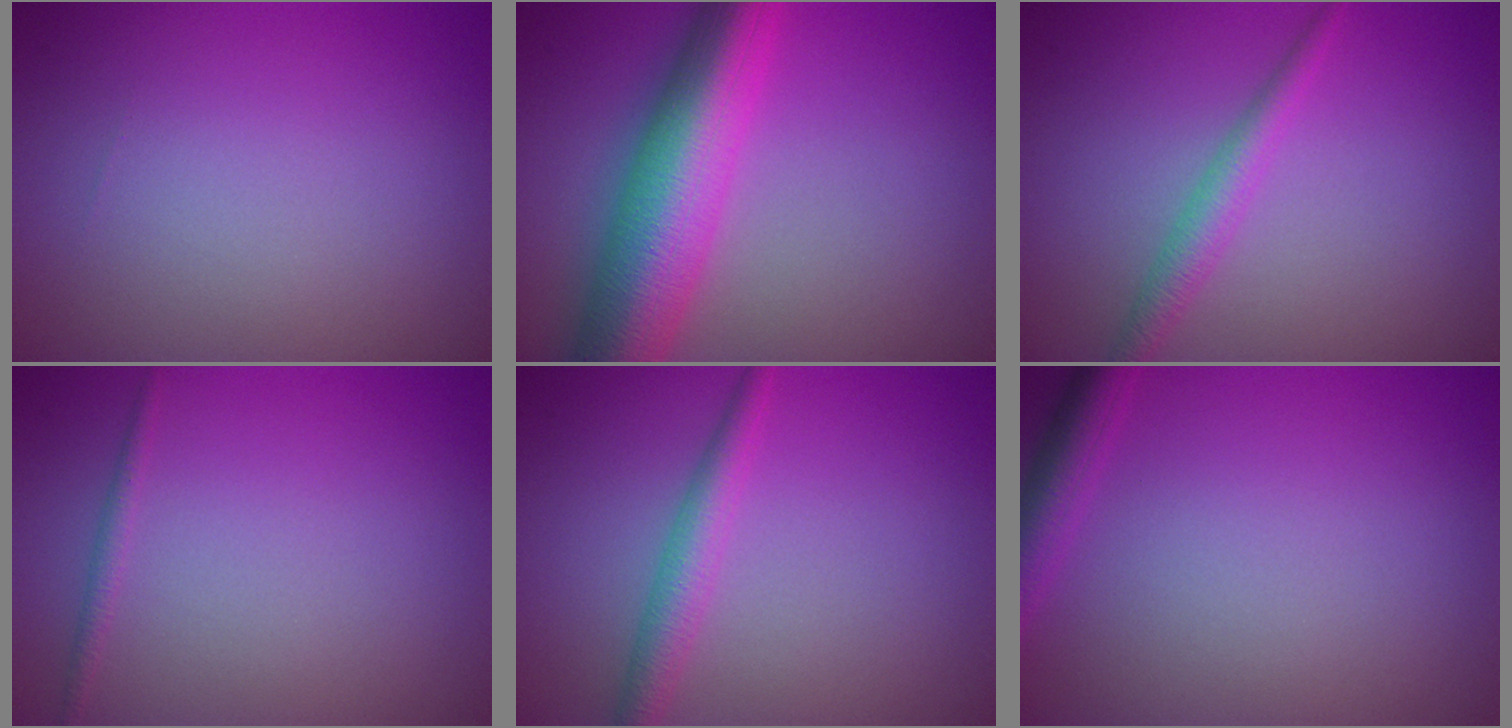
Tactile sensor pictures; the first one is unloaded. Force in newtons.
{"total": 10.2, "press": 10.2, "slide": 0.3}
{"total": 2.2, "press": 2.2, "slide": 0.1}
{"total": 0.8, "press": 0.8, "slide": 0.1}
{"total": 2.6, "press": 2.6, "slide": 0.1}
{"total": 3.0, "press": 2.9, "slide": 0.2}